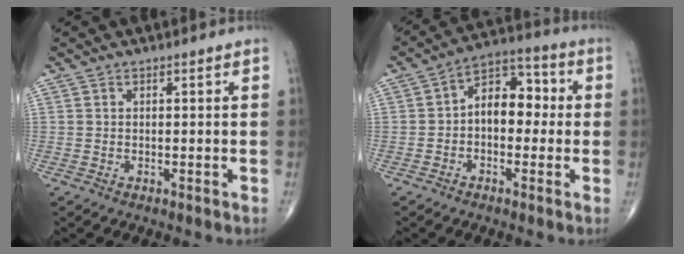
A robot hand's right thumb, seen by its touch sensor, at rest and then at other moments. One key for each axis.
{"total": 9.6, "fx": -0.2, "fy": 6.3, "fz": 7.2, "tx": -0.080, "ty": 0.037, "tz": -0.018}